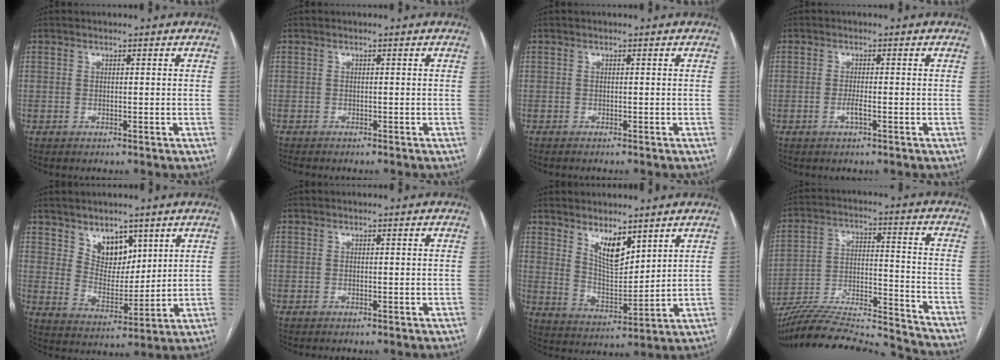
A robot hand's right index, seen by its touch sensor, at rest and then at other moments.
{"total": 2.4, "force": [-2.2, 0.7, 0.8], "torque": [-0.012, -0.005, -0.030]}
{"total": 1.3, "force": [-1.2, 0.3, 0.3], "torque": [-0.007, -0.002, -0.016]}
{"total": 1.7, "force": [-0.8, 0.1, 1.5], "torque": [-0.030, 0.000, -0.015]}
{"total": 7.3, "force": [4.4, 4.3, 3.8], "torque": [-0.062, -0.003, 0.088]}
{"total": 0.0}
{"total": 7.5, "force": [4.9, 2.7, 5.0], "torque": [-0.094, -0.012, 0.099]}
{"total": 26.2, "force": [-24.4, 2.1, 9.3], "torque": [-0.154, -0.008, -0.371]}